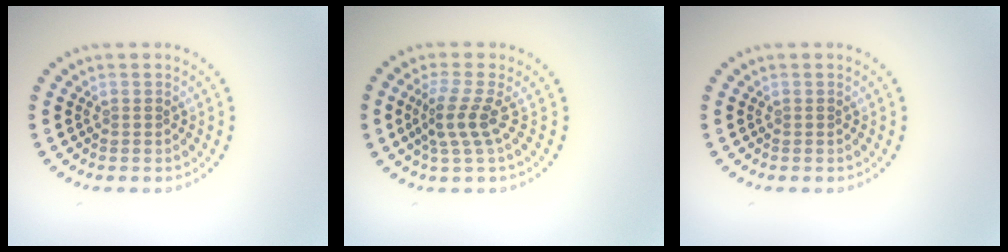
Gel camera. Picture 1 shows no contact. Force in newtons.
{"total": 2.7, "press": 1.9, "slide": 1.9}
{"total": 0.0}